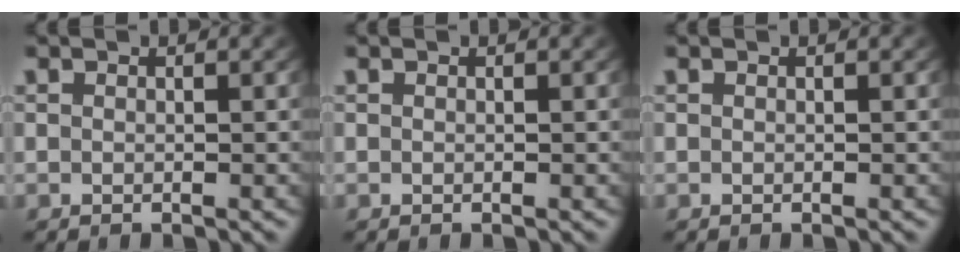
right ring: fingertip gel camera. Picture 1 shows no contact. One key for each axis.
{"total": 0.0}
{"total": 0.0}